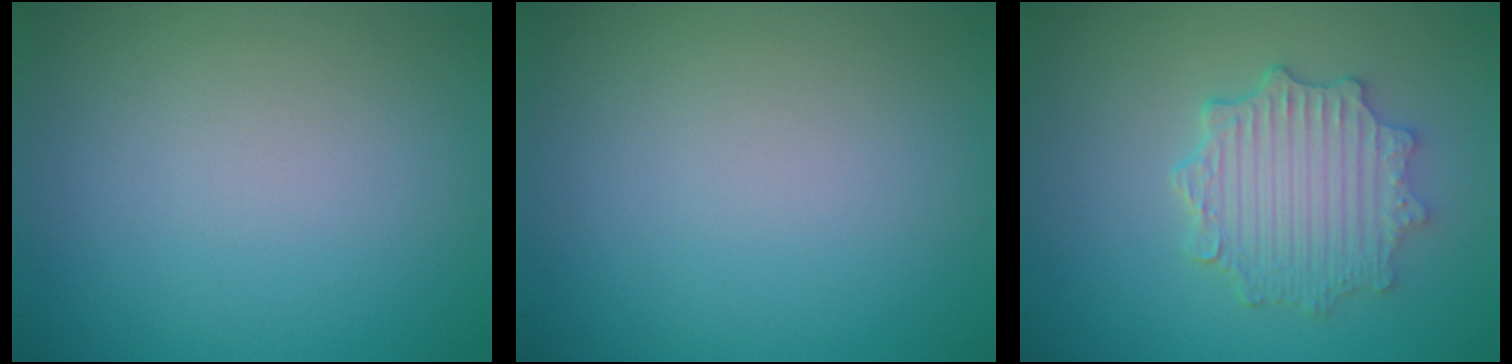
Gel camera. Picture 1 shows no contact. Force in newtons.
{"total": 0.0}
{"total": 4.7, "press": 3.9, "slide": 2.6}